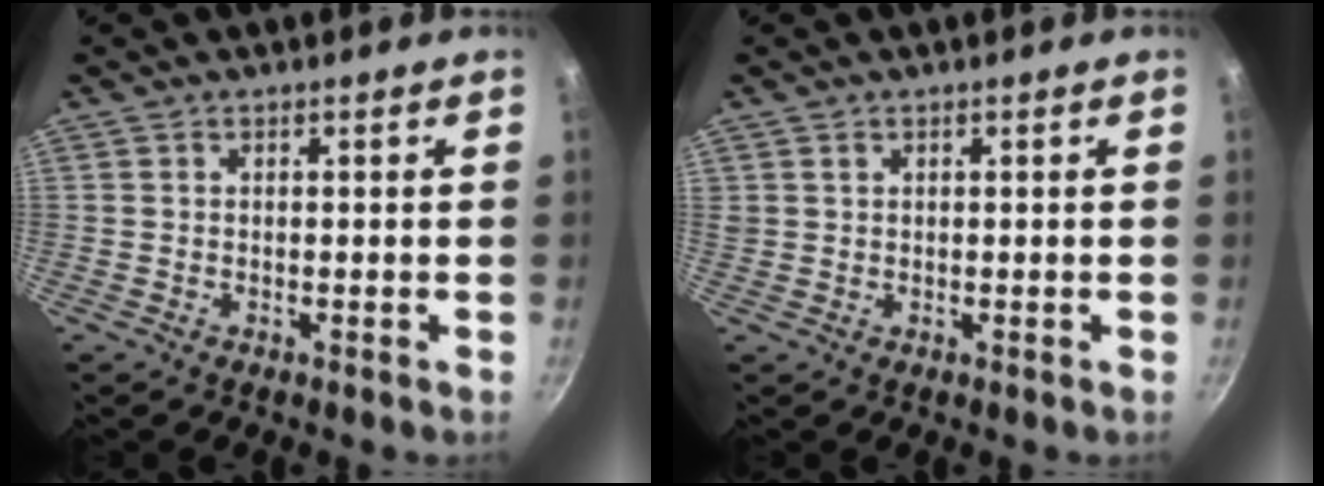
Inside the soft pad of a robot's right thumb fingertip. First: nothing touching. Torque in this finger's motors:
{"motor_torque": [-0.19, 0.43, 0.49, 0.41, 0.03]}